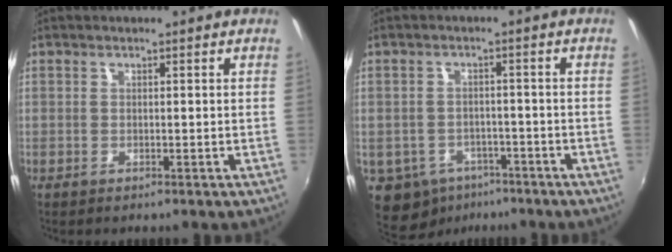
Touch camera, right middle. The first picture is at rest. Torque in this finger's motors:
{"motor_torque": [0.41, -0.40, -0.01, 0.01]}